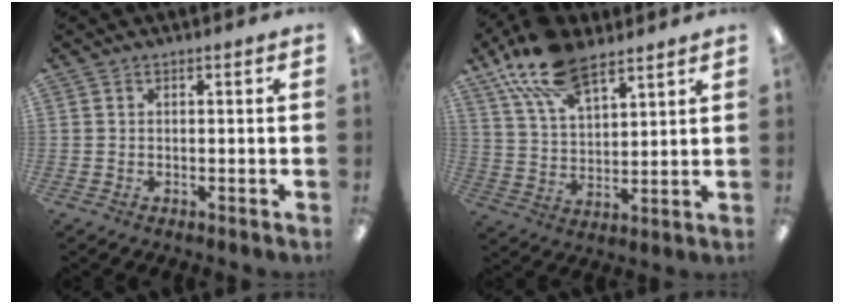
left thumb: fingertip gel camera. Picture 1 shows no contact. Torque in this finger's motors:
{"motor_torque": [0.24, 0.26, 1.16, -1.61, 0.11]}